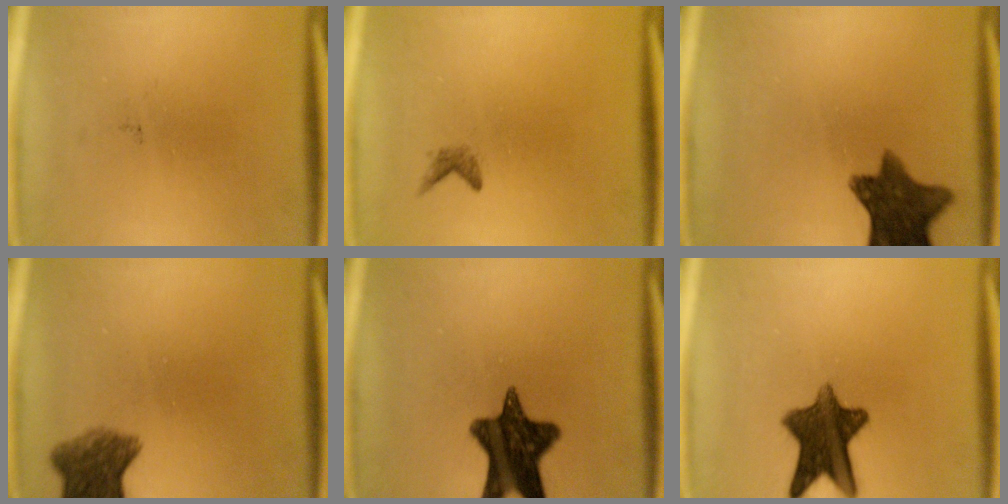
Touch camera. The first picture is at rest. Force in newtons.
{"total": 0.9}
{"total": 10.8}
{"total": 6.4}
{"total": 13.1}
{"total": 10.9}